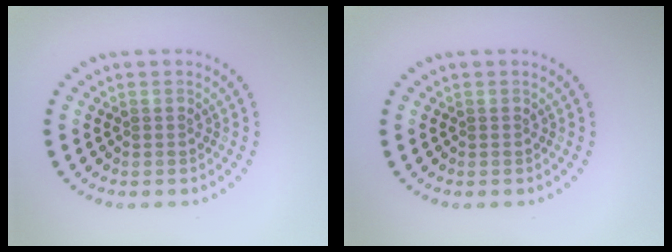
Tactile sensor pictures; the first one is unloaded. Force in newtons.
{"total": 0.0}